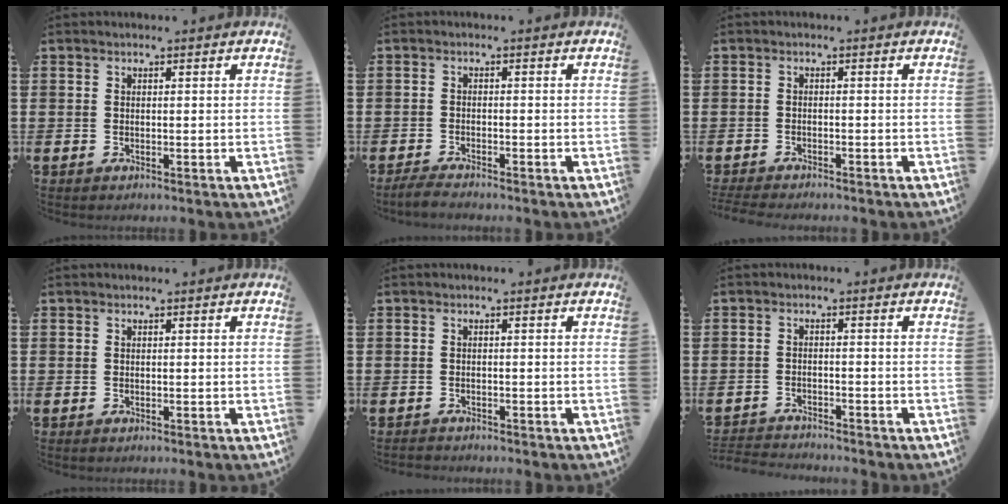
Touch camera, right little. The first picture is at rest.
{"total": 1.6, "force": [-1.4, 0.1, 0.7], "torque": [-0.013, 0.004, -0.028]}
{"total": 1.3, "force": [-1.3, 0.2, 0.2], "torque": [-0.007, 0.003, -0.028]}
{"total": 0.0}
{"total": 0.7, "force": [-0.7, 0.1, -0.1], "torque": [-0.001, -0.001, -0.014]}
{"total": 2.1, "force": [-2.1, 0.0, -0.3], "torque": [-0.001, 0.003, -0.048]}